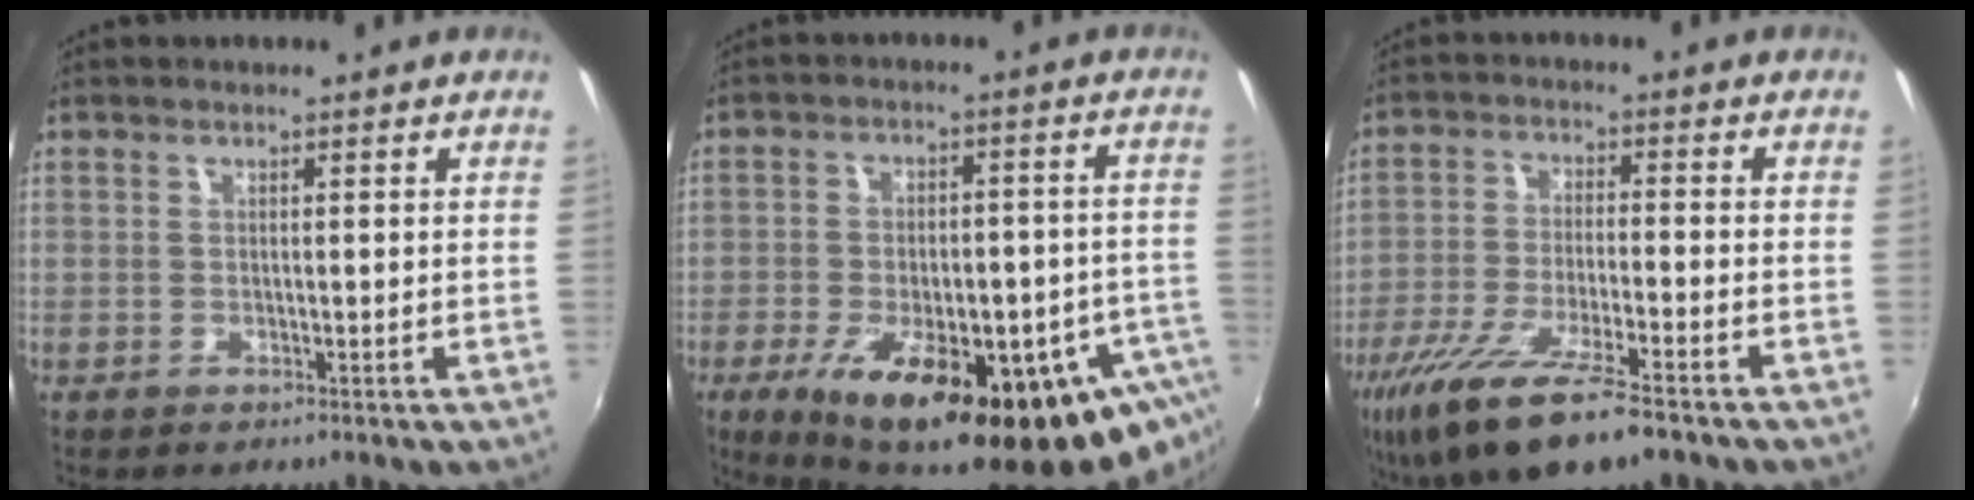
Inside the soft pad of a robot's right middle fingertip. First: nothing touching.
{"total": 28.3, "force": [-15.1, 11.0, 21.3], "torque": [-0.332, -0.046, -0.200]}
{"total": 15.7, "force": [-10.7, 3.1, 11.1], "torque": [-0.228, -0.049, -0.191]}